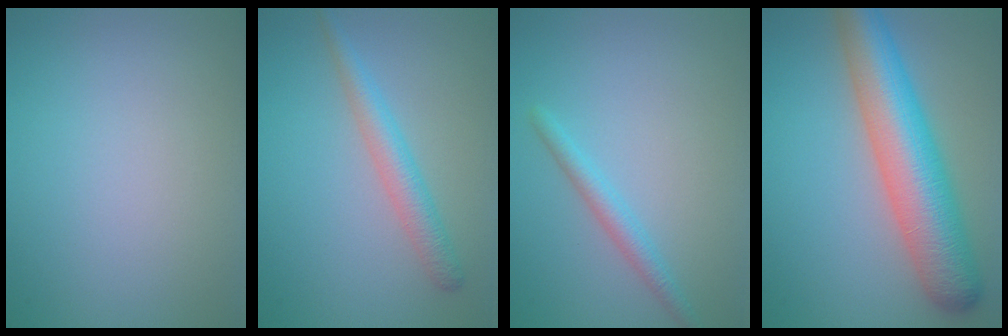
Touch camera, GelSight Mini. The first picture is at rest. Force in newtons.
{"total": 2.8, "press": 2.8, "slide": 0.0}
{"total": 1.9, "press": 1.9, "slide": 0.2}
{"total": 9.1, "press": 9.1, "slide": 0.3}